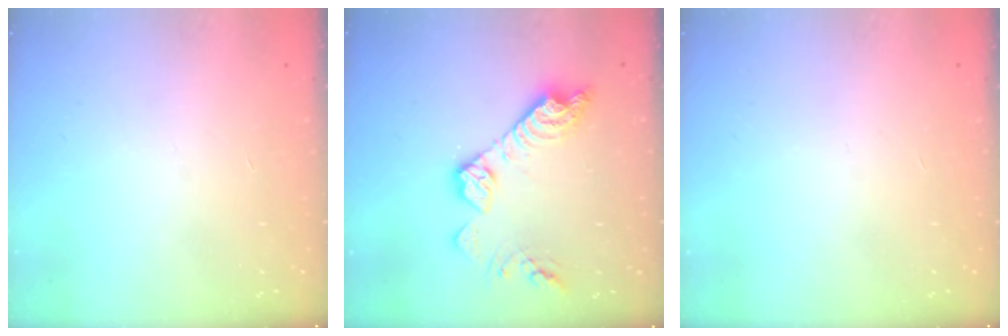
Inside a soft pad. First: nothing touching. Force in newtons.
{"total": 15.1, "press": 15.1, "slide": 0.8}
{"total": 0.0}